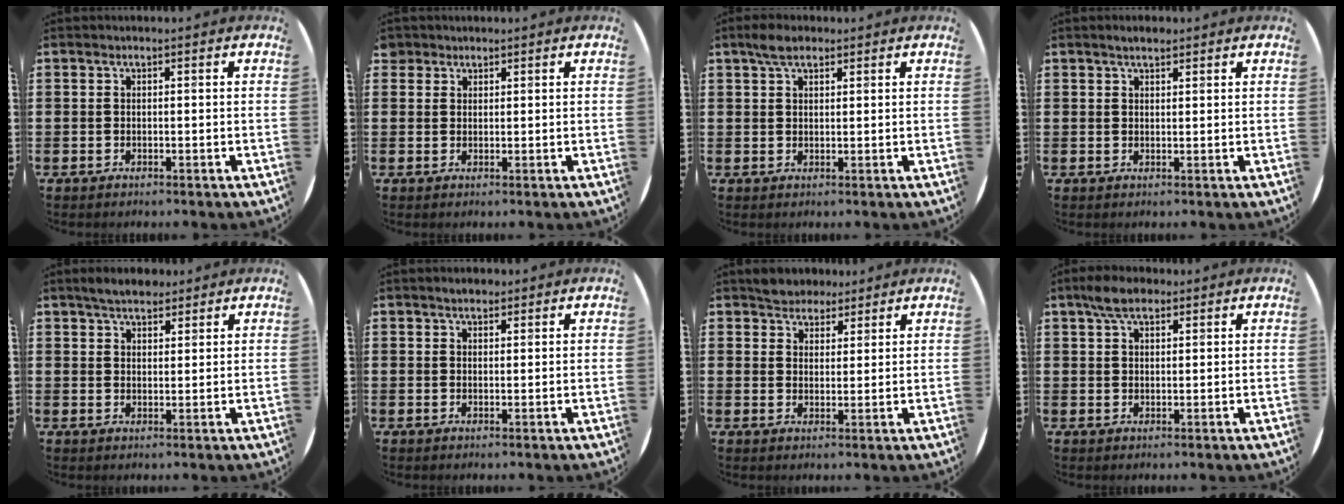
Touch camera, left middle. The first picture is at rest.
{"total": 1.5, "force": [1.3, 0.8, 0.0], "torque": [0.005, 0.000, 0.024]}
{"total": 3.0, "force": [2.3, 1.3, 1.5], "torque": [-0.025, 0.005, 0.039]}
{"total": 1.7, "force": [1.5, 0.5, 0.7], "torque": [-0.007, 0.001, 0.024]}
{"total": 3.6, "force": [3.2, 1.2, 1.0], "torque": [-0.018, -0.003, 0.059]}
{"total": 1.7, "force": [1.6, 0.6, 0.5], "torque": [-0.002, 0.001, 0.027]}
{"total": 3.5, "force": [3.2, 1.5, -0.2], "torque": [-0.007, 0.002, 0.061]}
{"total": 4.3, "force": [3.1, 1.8, 2.3], "torque": [-0.043, 0.006, 0.055]}